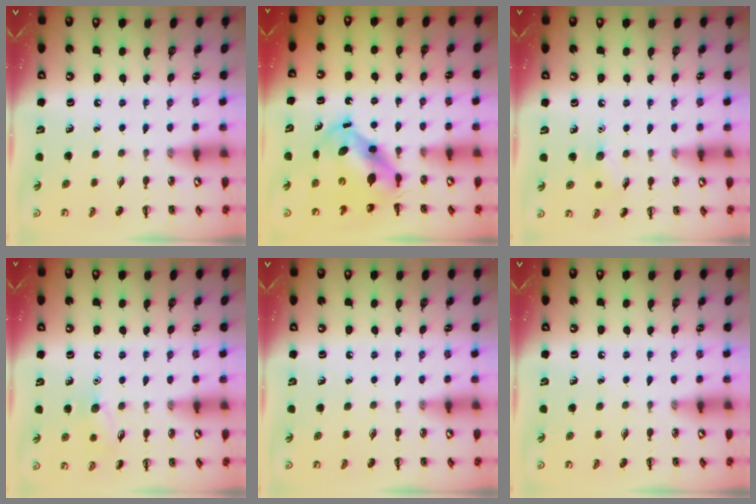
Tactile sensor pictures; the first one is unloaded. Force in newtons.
{"total": 6.6, "press": 6.5, "slide": 1.3}
{"total": 5.0, "press": 4.8, "slide": 1.3}
{"total": 8.5, "press": 8.4, "slide": 1.7}
{"total": 0.0}
{"total": 0.0}